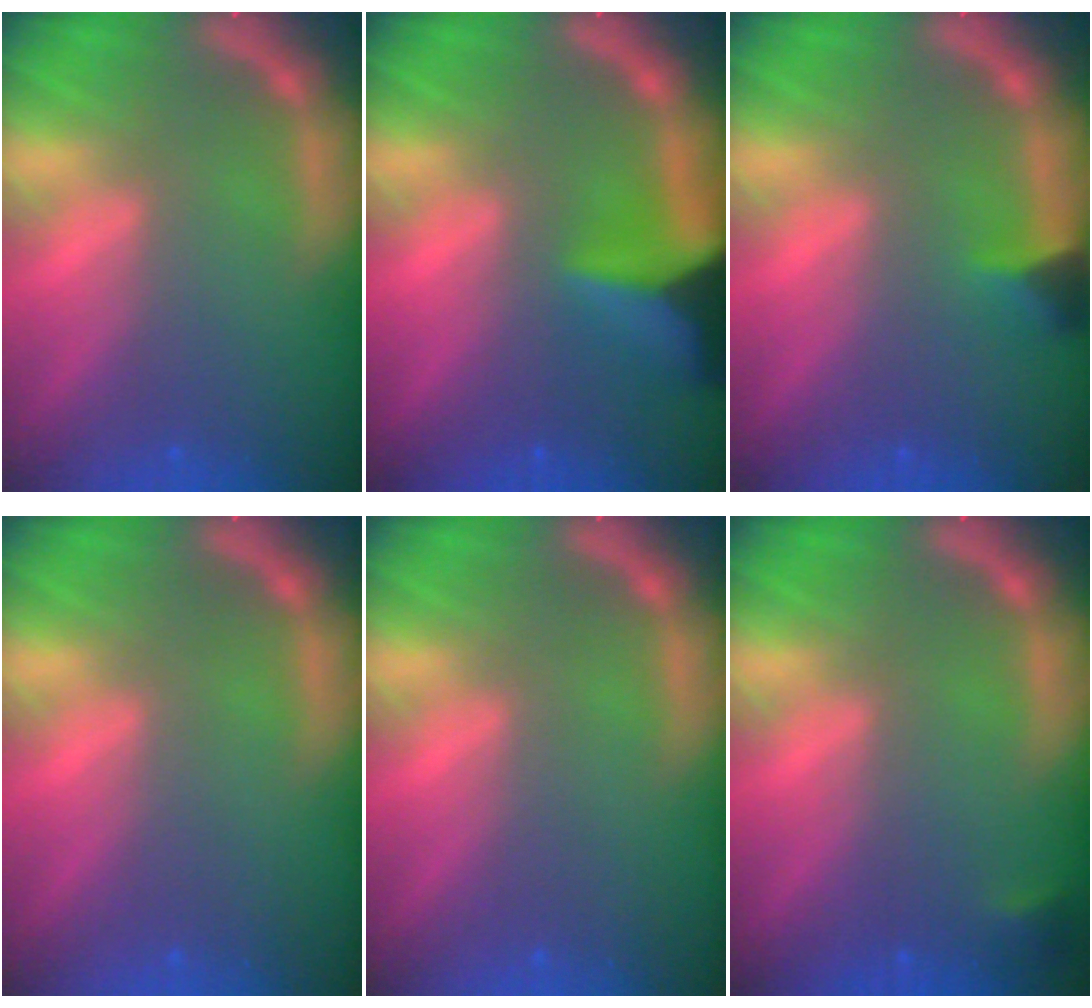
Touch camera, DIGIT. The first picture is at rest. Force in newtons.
{"total": 7.5}
{"total": 1.9}
{"total": 0.0}
{"total": 0.0}
{"total": 0.9}